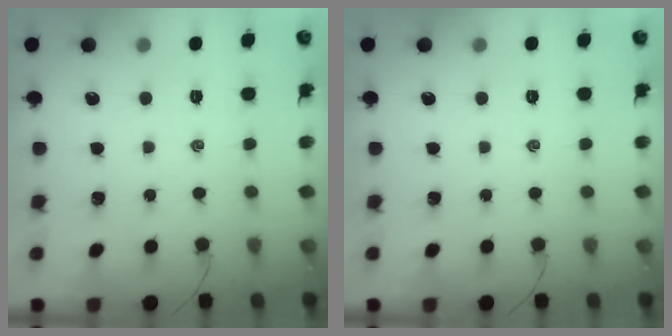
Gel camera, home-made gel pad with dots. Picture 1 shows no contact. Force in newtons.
{"total": 0.0}